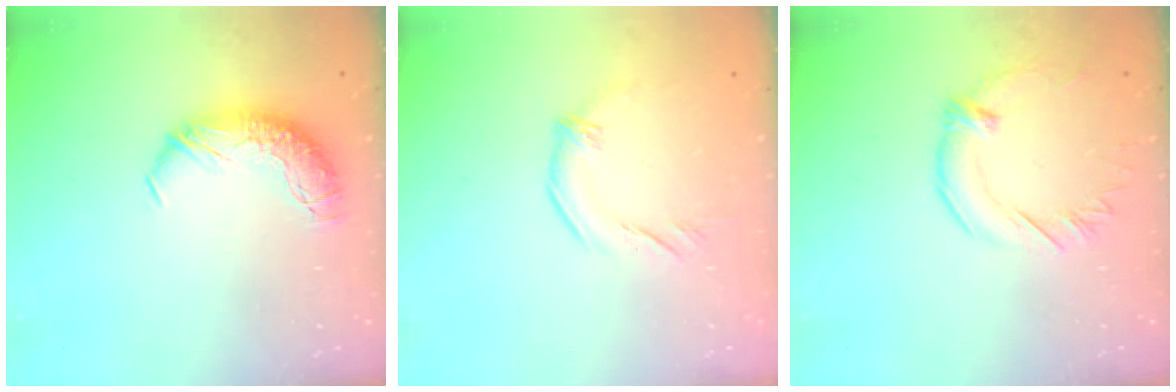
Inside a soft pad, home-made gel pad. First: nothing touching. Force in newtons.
{"total": 1.5, "press": 1.2, "slide": 0.8}
{"total": 1.3, "press": 1.1, "slide": 0.7}